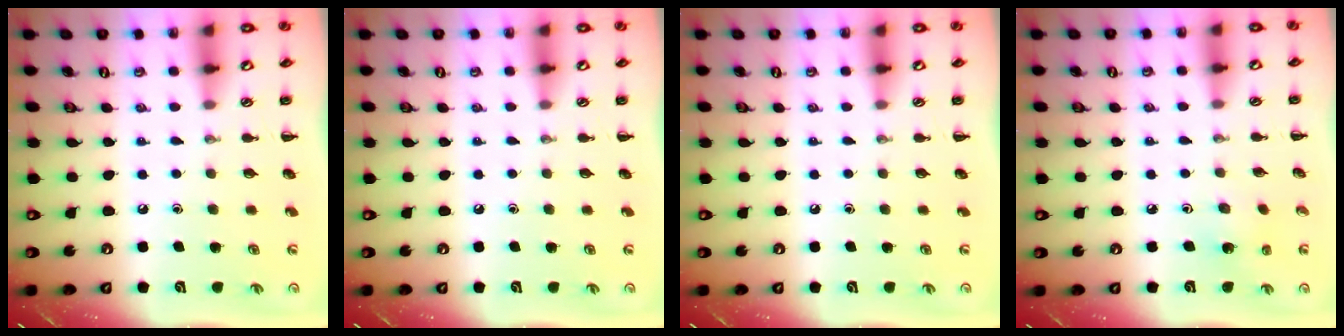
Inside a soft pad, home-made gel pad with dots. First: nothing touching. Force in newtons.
{"total": 0.0}
{"total": 0.0}
{"total": 2.7, "press": 2.5, "slide": 0.9}